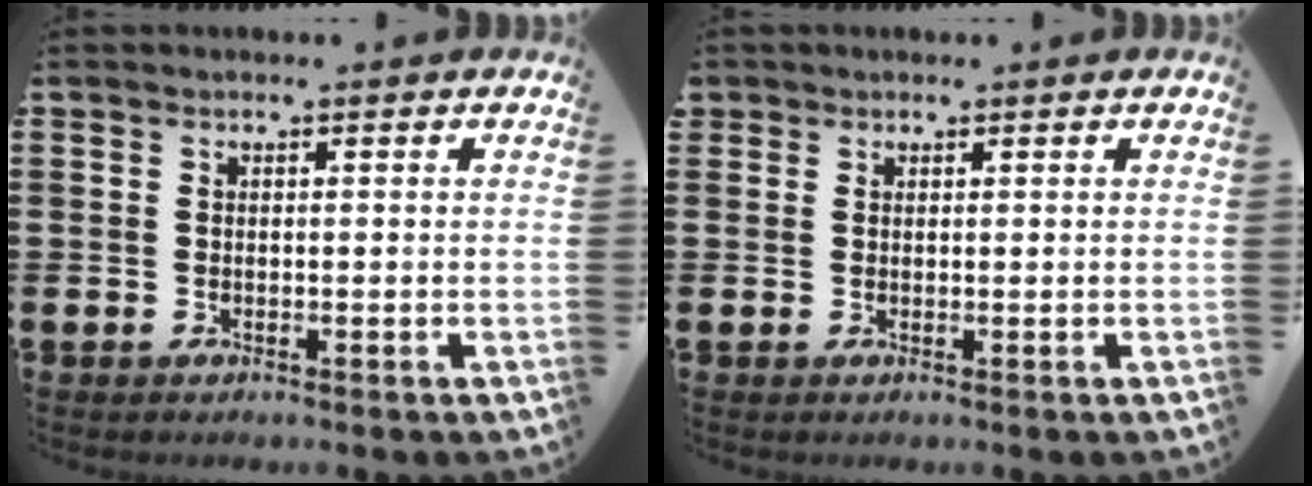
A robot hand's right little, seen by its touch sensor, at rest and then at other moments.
{"total": 1.0, "force": [0.8, 0.6, -0.1], "torque": [0.016, -0.001, 0.012]}